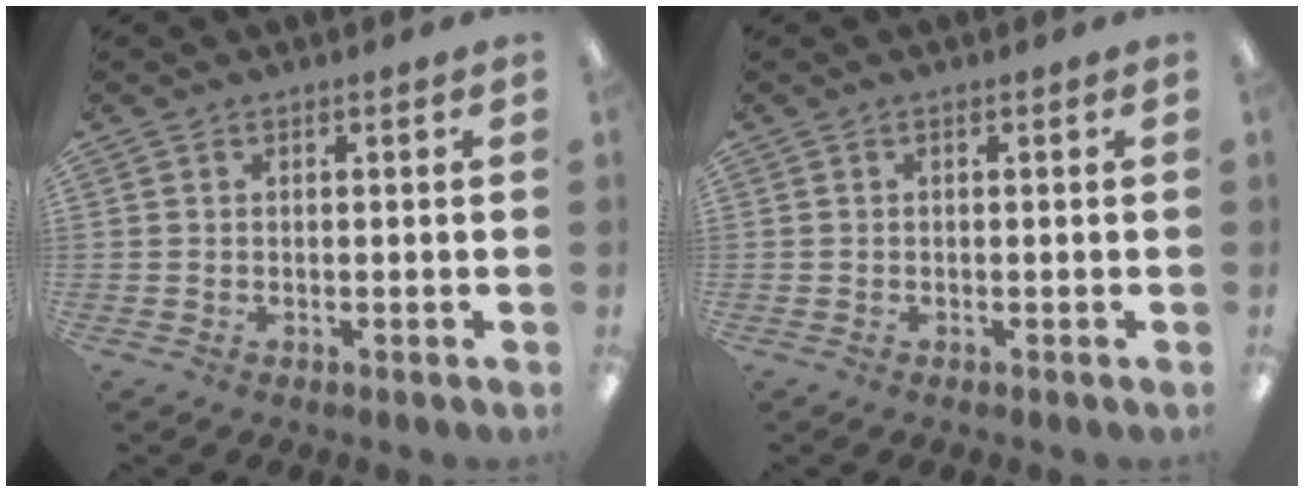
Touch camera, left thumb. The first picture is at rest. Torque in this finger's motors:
{"motor_torque": [-0.02, 0.02, -0.02, 0.02, 0.00]}